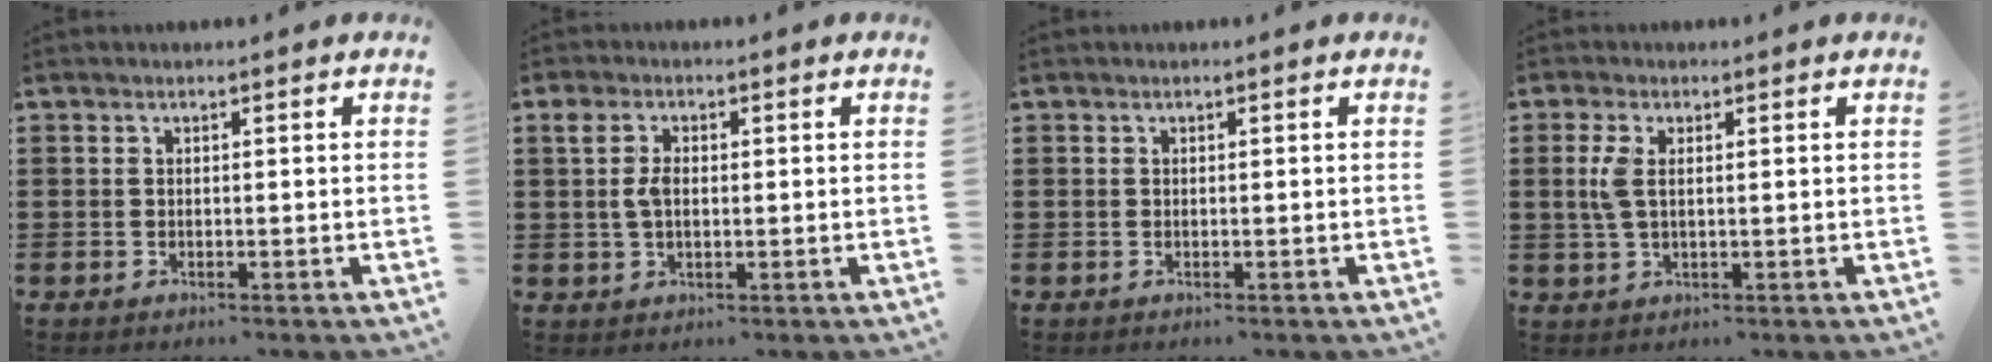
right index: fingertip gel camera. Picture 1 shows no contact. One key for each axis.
{"total": 3.5, "fx": 0.4, "fy": 2.1, "fz": 2.8, "tx": -0.067, "ty": 0.009, "tz": 0.002}
{"total": 0.0}
{"total": 3.5, "fx": 0.6, "fy": 1.5, "fz": 3.1, "tx": -0.079, "ty": 0.002, "tz": 0.004}